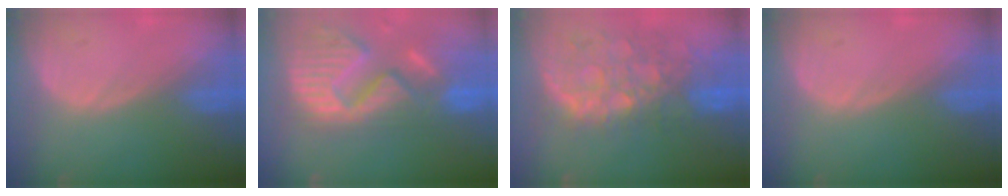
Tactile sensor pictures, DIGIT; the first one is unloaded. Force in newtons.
{"total": 14.6, "press": 12.1, "slide": 8.1}
{"total": 11.1, "press": 9.7, "slide": 5.5}
{"total": 0.0}